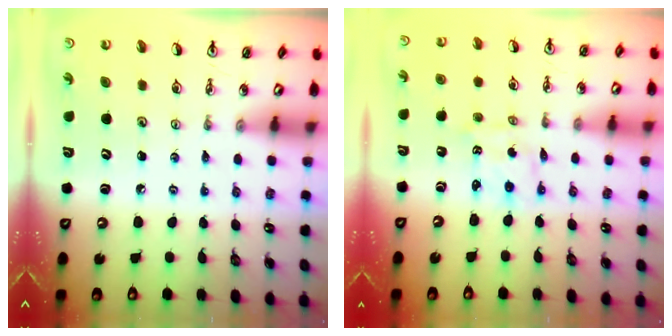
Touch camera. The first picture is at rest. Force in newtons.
{"total": 1.1, "press": 1.1, "slide": 0.1}